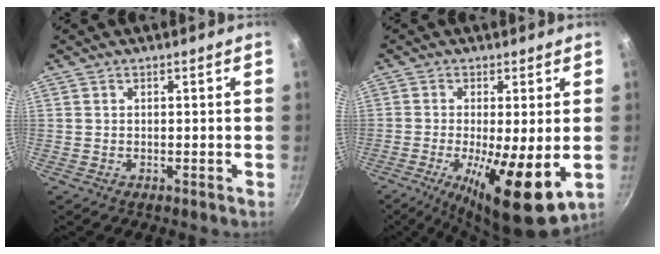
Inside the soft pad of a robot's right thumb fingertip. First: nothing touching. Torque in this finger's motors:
{"motor_torque": [-0.14, 0.87, 0.20, -0.01, 0.15]}